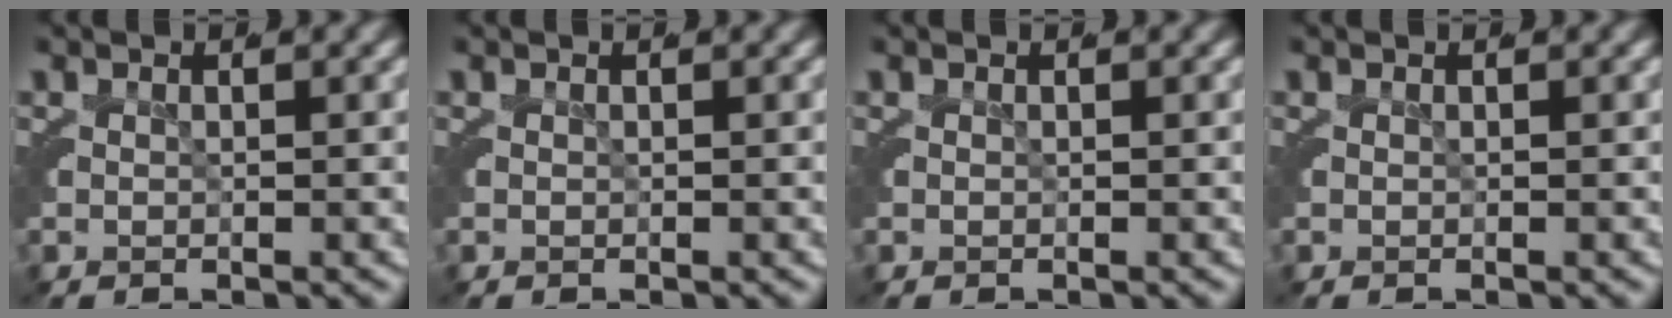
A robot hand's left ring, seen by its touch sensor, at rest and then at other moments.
{"total": 0.0}
{"total": 0.0}
{"total": 0.0}